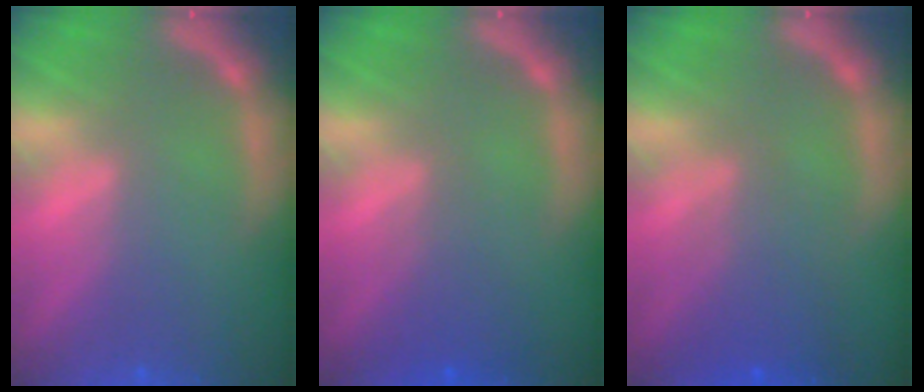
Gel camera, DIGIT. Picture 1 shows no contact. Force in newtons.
{"total": 2.4}
{"total": 3.4}